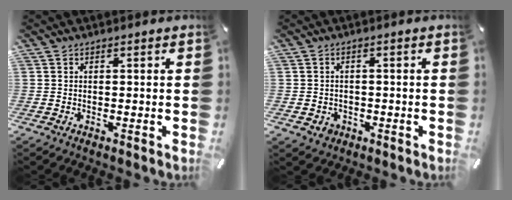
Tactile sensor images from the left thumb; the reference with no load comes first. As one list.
[{"total": 2.3, "force": [-0.7, 2.2, 0.5], "torque": [-0.002, 0.001, -0.018]}]